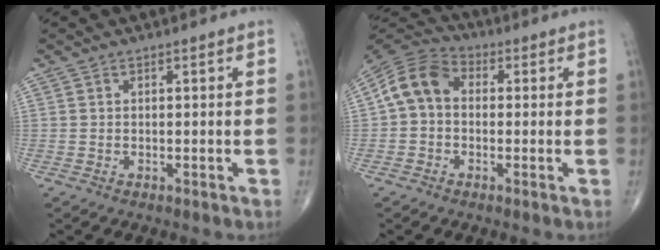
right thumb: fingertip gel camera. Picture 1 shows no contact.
{"total": 9.0, "force": [0.2, 6.9, 5.7], "torque": [-0.097, 0.028, -0.013]}